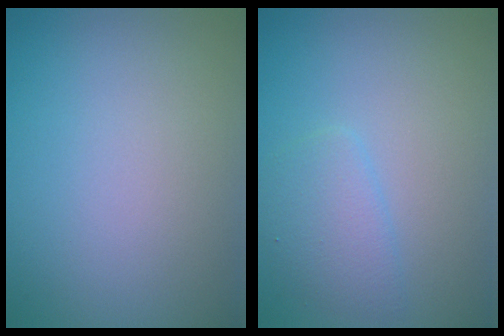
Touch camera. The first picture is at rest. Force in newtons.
{"total": 2.2, "press": 2.2, "slide": 0.1}